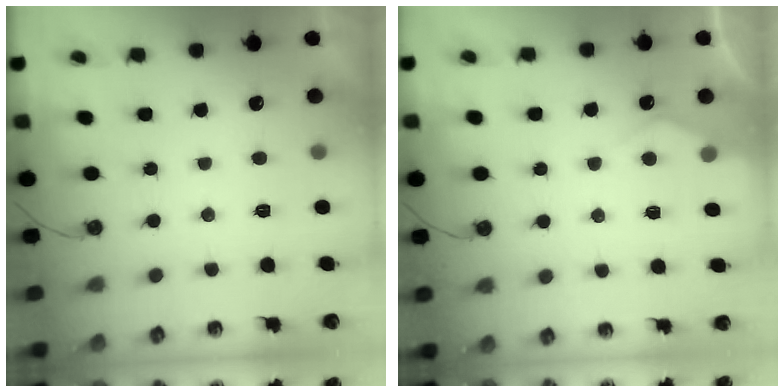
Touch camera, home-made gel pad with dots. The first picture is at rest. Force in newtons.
{"total": 5.3, "press": 5.2, "slide": 0.7}